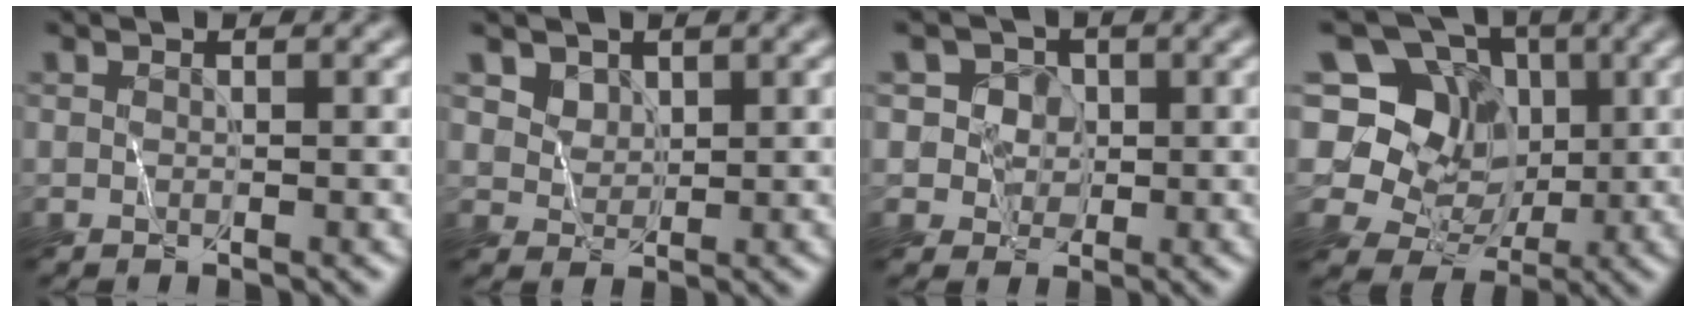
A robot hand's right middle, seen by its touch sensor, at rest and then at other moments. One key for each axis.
{"total": 3.5, "fx": 2.6, "fy": 2.1, "fz": 1.1, "tx": -0.046, "ty": -0.009, "tz": 0.063}
{"total": 4.6, "fx": 1.8, "fy": 3.9, "fz": 1.5, "tx": 0.003, "ty": 0.033, "tz": 0.008}
{"total": 10.4, "fx": 3.6, "fy": 8.5, "fz": 4.7, "tx": -0.093, "ty": 0.035, "tz": 0.024}